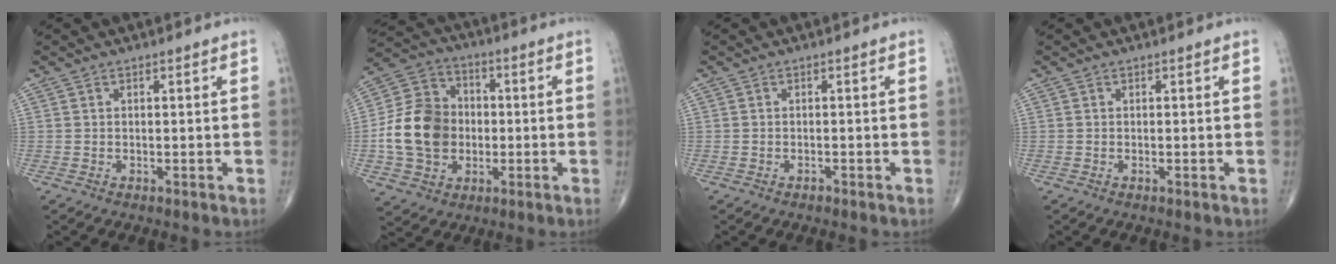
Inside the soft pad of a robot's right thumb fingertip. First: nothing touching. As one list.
[{"total": 14.8, "force": [-1.5, 12.0, 8.6], "torque": [-0.140, 0.026, -0.031]}, {"total": 0.5, "force": [-0.4, 0.2, 0.2], "torque": [-0.005, 0.000, -0.009]}, {"total": 0.0}]